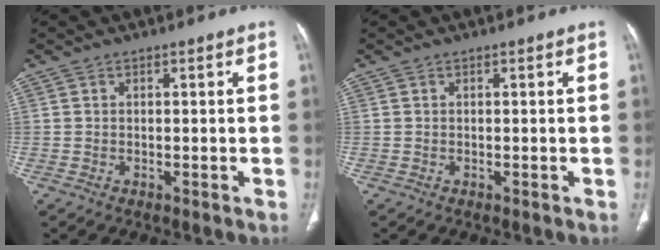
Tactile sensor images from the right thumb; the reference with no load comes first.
{"total": 0.0}